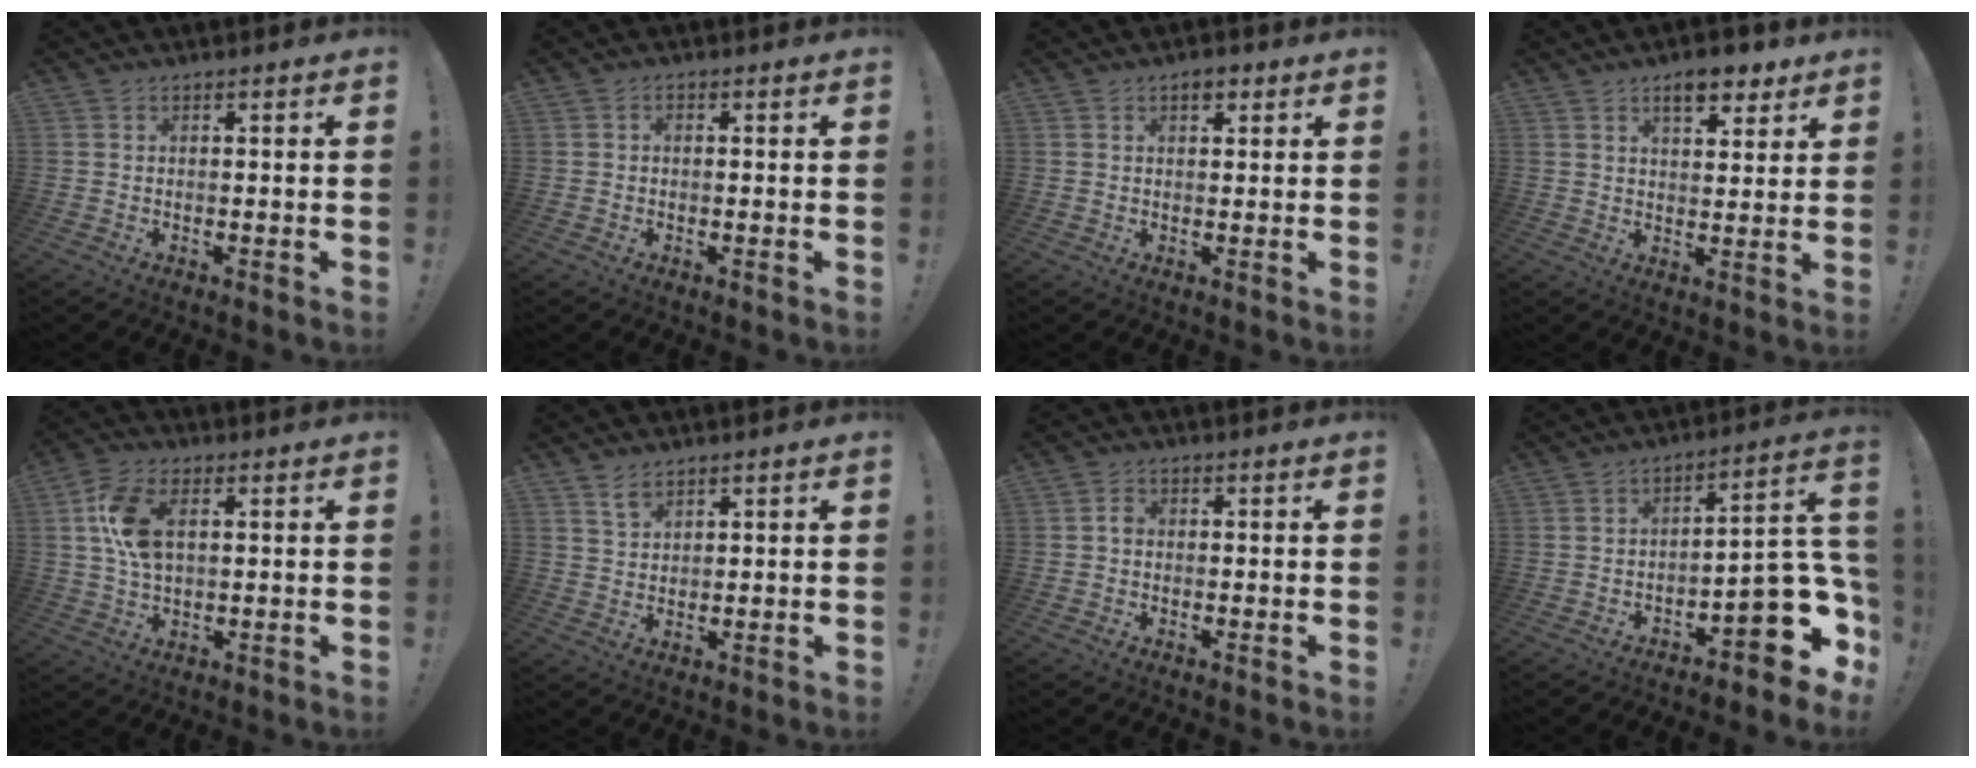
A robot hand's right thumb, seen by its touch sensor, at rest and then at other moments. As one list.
[{"total": 0.9, "force": [-0.6, 0.4, 0.5], "torque": [-0.017, 0.007, -0.011]}, {"total": 2.7, "force": [1.4, 1.6, 1.7], "torque": [-0.013, -0.004, 0.020]}, {"total": 7.9, "force": [5.3, 3.4, 4.7], "torque": [-0.049, -0.028, 0.089]}, {"total": 10.8, "force": [2.5, 6.4, 8.4], "torque": [-0.169, 0.000, 0.043]}, {"total": 3.7, "force": [2.6, 2.0, 1.6], "torque": [-0.020, -0.013, 0.048]}, {"total": 1.8, "force": [-0.4, 1.3, 1.2], "torque": [-0.019, 0.007, -0.009]}, {"total": 14.8, "force": [-5.5, 6.2, 12.3], "torque": [-0.132, 0.024, -0.080]}]